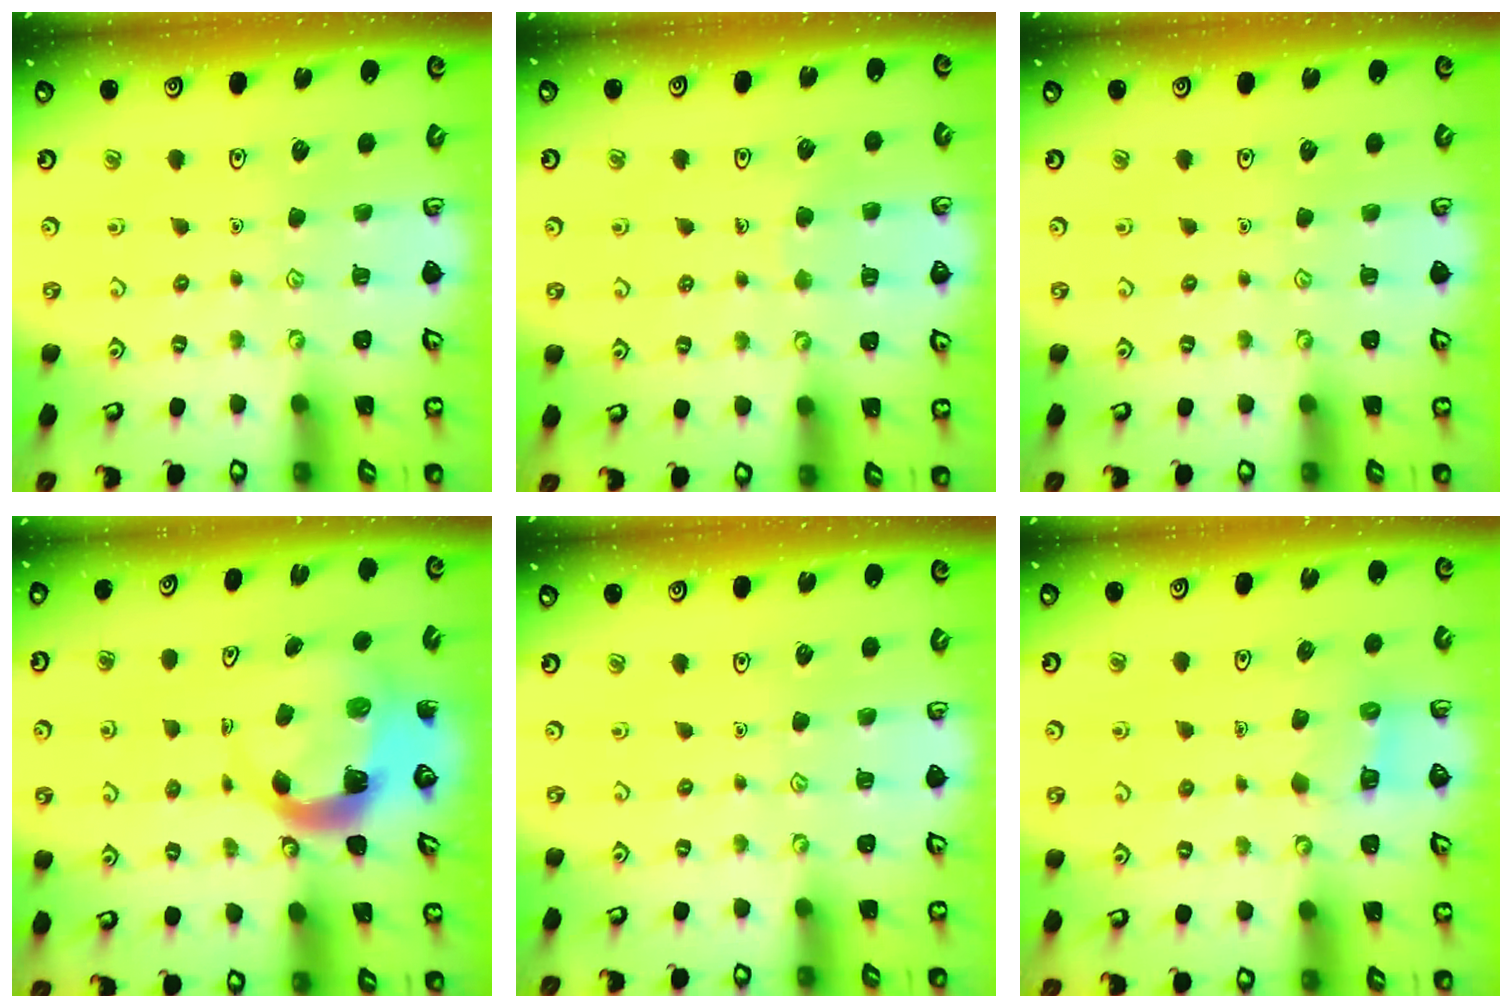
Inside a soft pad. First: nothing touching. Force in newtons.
{"total": 3.3, "press": 3.3, "slide": 0.2}
{"total": 0.0}
{"total": 5.6, "press": 5.6, "slide": 0.8}
{"total": 0.0}
{"total": 3.7, "press": 3.7, "slide": 0.2}